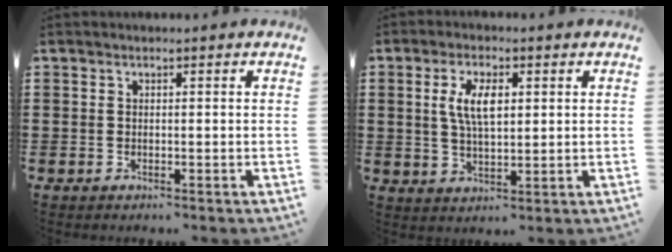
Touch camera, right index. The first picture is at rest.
{"total": 5.9, "force": [1.4, 2.4, 5.2], "torque": [-0.108, 0.007, 0.023]}